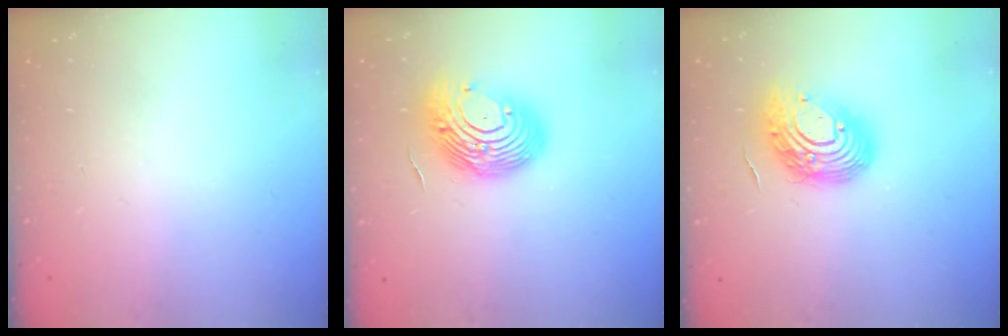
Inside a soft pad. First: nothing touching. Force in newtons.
{"total": 13.3, "press": 12.8, "slide": 3.9}
{"total": 14.8, "press": 14.7, "slide": 1.5}